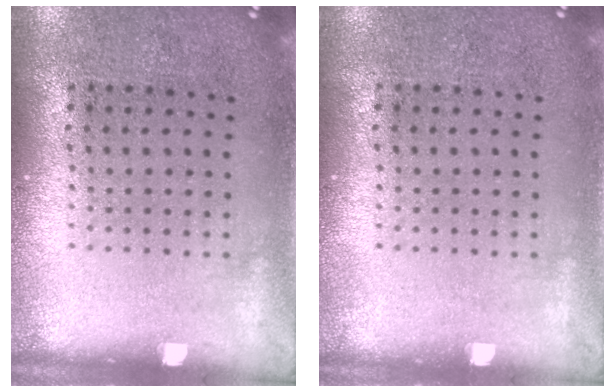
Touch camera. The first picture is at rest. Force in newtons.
{"total": 0.0}